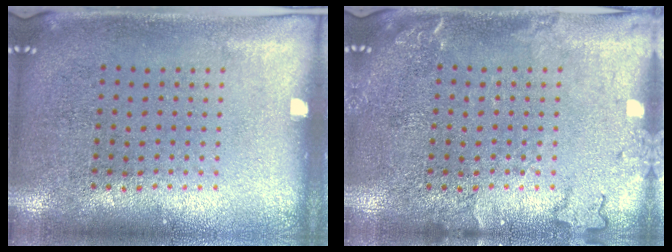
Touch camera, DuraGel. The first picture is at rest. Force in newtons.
{"total": 1.9, "press": 1.9, "slide": 0.3}